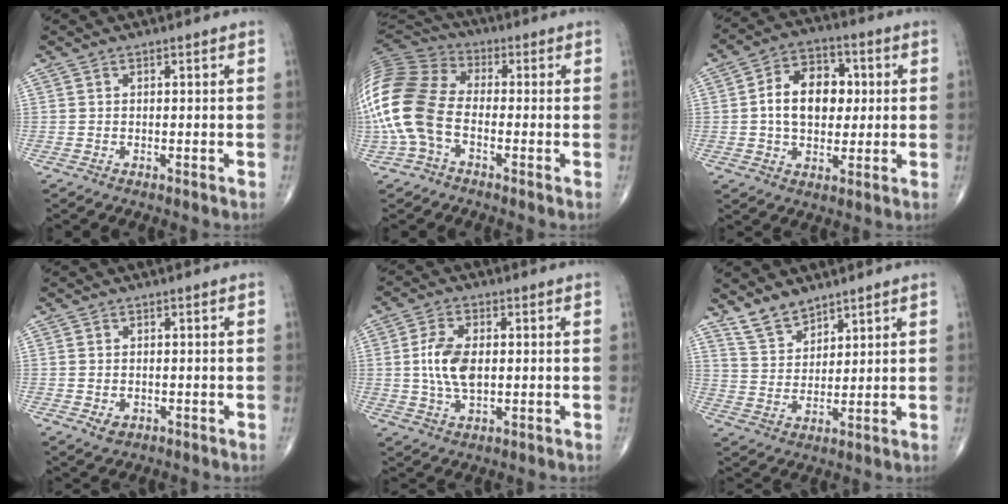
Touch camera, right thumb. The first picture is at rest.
{"total": 17.7, "force": [-3.5, 11.2, 13.3], "torque": [-0.298, 0.034, -0.075]}
{"total": 12.6, "force": [1.1, 8.7, 9.0], "torque": [-0.119, 0.016, 0.015]}
{"total": 2.3, "force": [-0.6, 1.8, 1.3], "torque": [-0.019, -0.001, -0.002]}
{"total": 8.7, "force": [0.5, 4.8, 7.2], "torque": [-0.142, -0.002, 0.011]}
{"total": 6.4, "force": [5.3, 2.8, 2.2], "torque": [-0.028, -0.033, 0.111]}